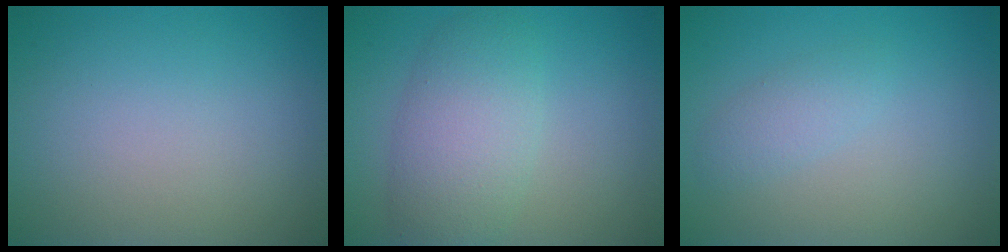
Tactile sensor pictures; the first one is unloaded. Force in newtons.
{"total": 5.1, "press": 5.1, "slide": 0.5}
{"total": 1.5, "press": 1.5, "slide": 0.0}